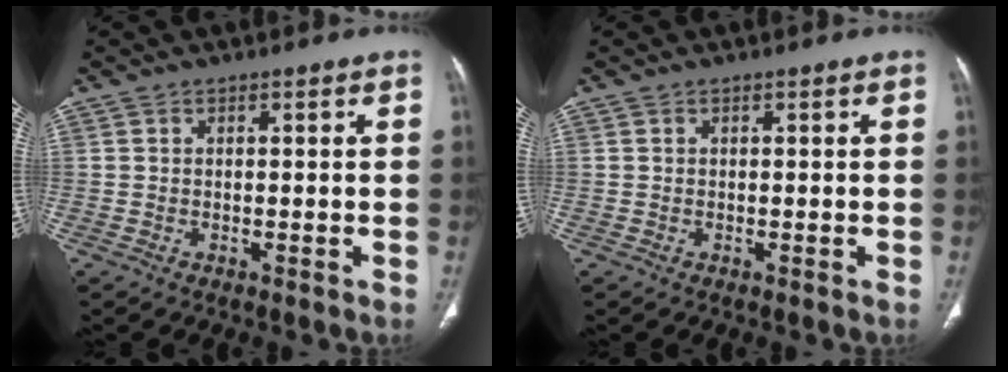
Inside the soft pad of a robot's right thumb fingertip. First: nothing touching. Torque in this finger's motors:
{"motor_torque": [0.04, 0.03, 0.03, -0.03, 0.01]}